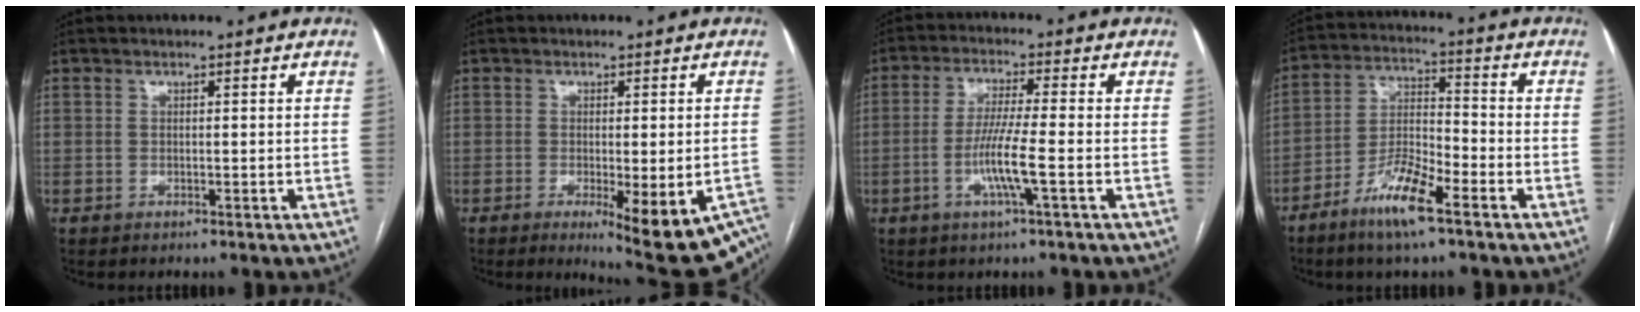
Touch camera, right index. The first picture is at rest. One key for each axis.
{"total": 13.5, "fx": -9.0, "fy": 2.7, "fz": 9.8, "tx": -0.054, "ty": -0.016, "tz": -0.114}
{"total": 7.2, "fx": -2.2, "fy": -0.4, "fz": 6.8, "tx": -0.131, "ty": -0.006, "tz": -0.043}
{"total": 9.7, "fx": -6.1, "fy": 1.6, "fz": 7.3, "tx": -0.148, "ty": -0.008, "tz": -0.122}